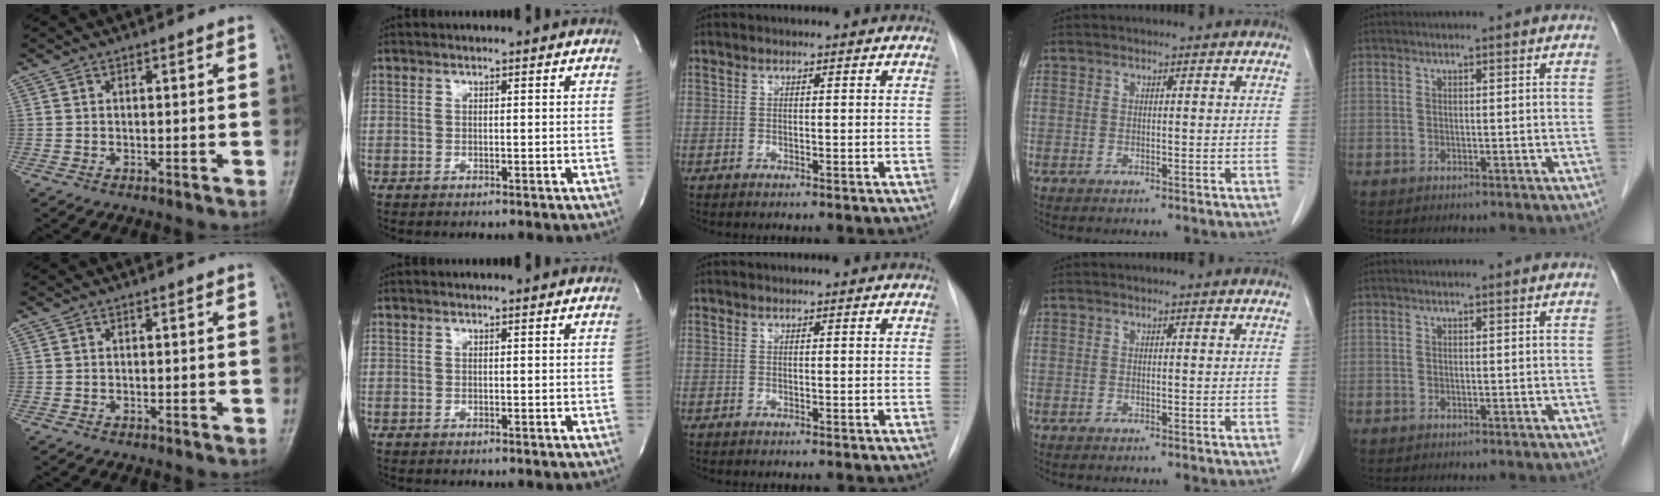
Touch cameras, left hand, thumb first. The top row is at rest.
{}